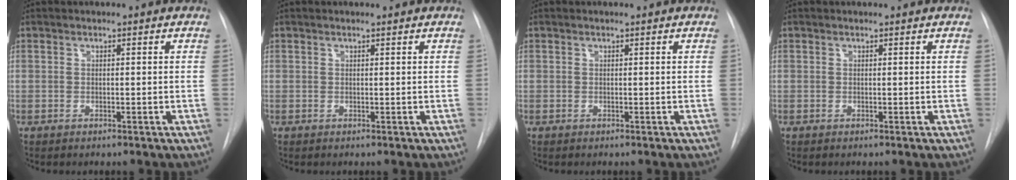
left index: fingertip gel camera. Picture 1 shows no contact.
{"total": 0.0}
{"total": 0.0}
{"total": 0.0}